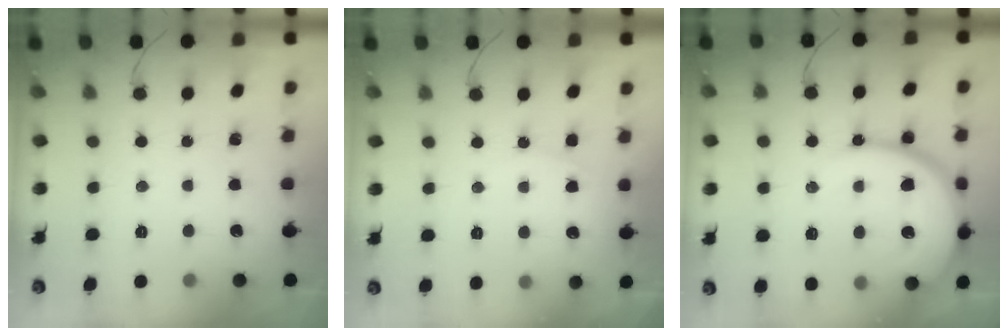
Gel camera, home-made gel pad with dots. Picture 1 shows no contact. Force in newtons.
{"total": 4.8, "press": 4.8, "slide": 0.7}
{"total": 16.4, "press": 16.3, "slide": 1.4}